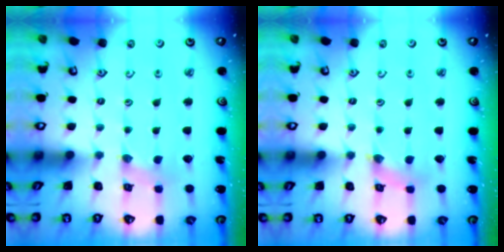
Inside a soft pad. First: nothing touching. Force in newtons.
{"total": 1.6, "press": 1.6, "slide": 0.2}